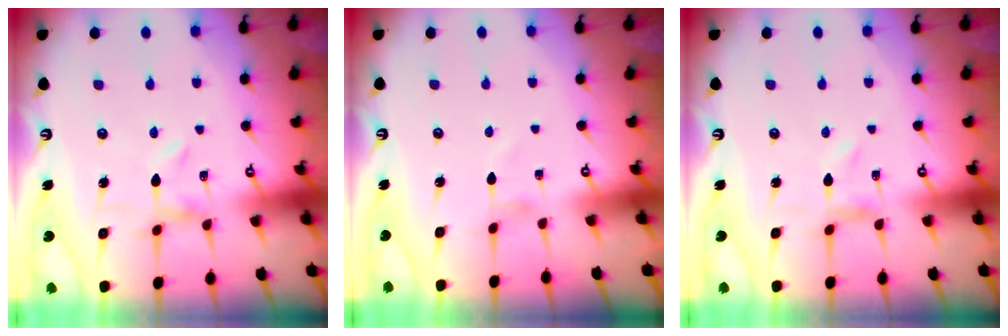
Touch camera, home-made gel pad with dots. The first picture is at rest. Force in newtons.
{"total": 0.7, "press": 0.6, "slide": 0.1}
{"total": 0.0}